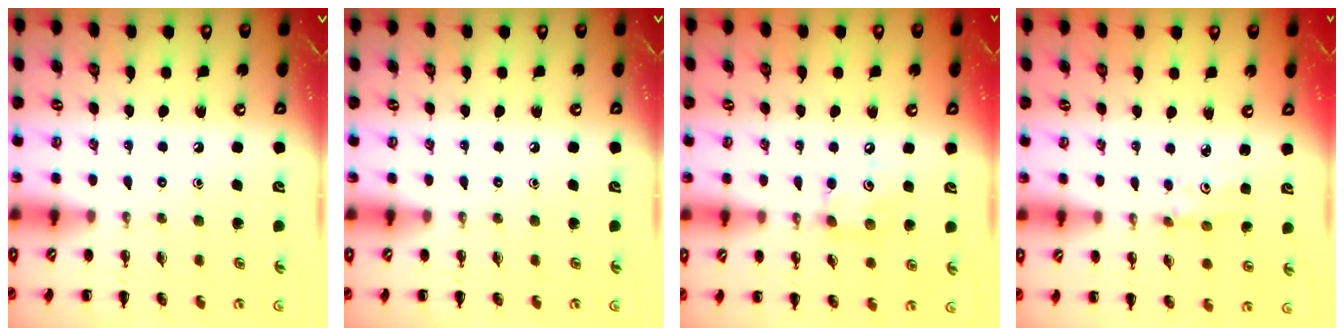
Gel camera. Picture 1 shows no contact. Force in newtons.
{"total": 0.0}
{"total": 6.0, "press": 5.9, "slide": 0.8}
{"total": 2.4, "press": 2.3, "slide": 0.8}